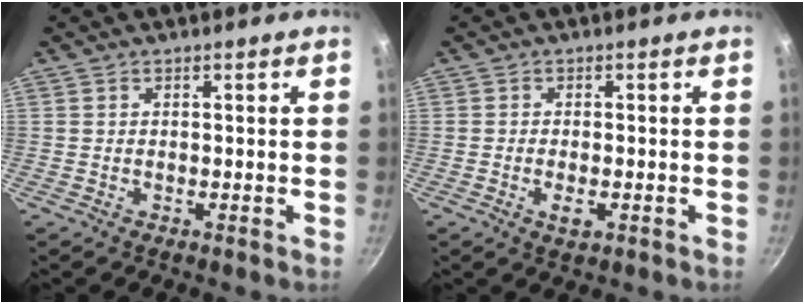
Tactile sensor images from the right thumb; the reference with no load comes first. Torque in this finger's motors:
{"motor_torque": [-0.31, 0.11, 0.47, -0.08, -0.03]}